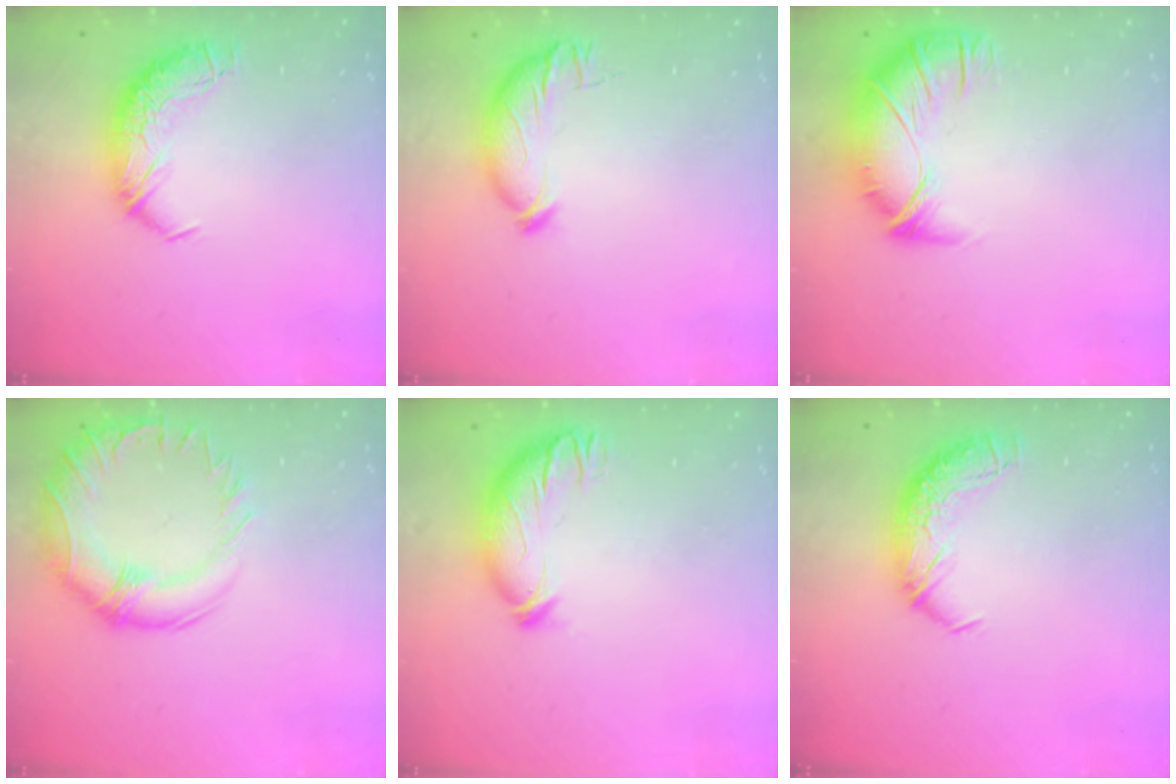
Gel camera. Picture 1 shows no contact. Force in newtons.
{"total": 4.4, "press": 4.3, "slide": 1.1}
{"total": 2.7, "press": 1.1, "slide": 2.5}
{"total": 7.2, "press": 6.1, "slide": 3.8}
{"total": 3.5, "press": 3.3, "slide": 1.3}
{"total": 0.0}